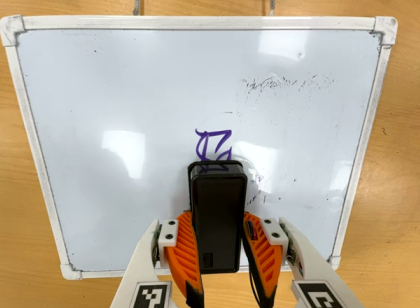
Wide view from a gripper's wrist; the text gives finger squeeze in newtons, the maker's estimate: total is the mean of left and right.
{"total": 7.3, "left": 6.7, "right": 7.9}